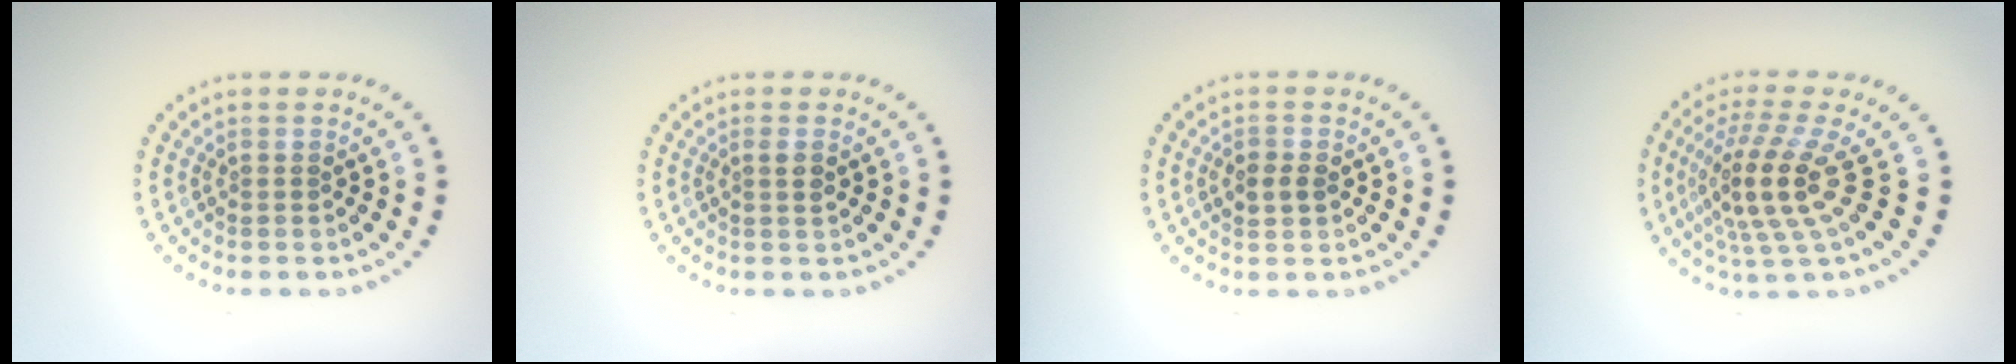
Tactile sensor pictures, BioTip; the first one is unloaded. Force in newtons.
{"total": 1.0, "press": 0.8, "slide": 0.5}
{"total": 1.6, "press": 1.5, "slide": 0.2}
{"total": 4.7, "press": 3.5, "slide": 3.2}